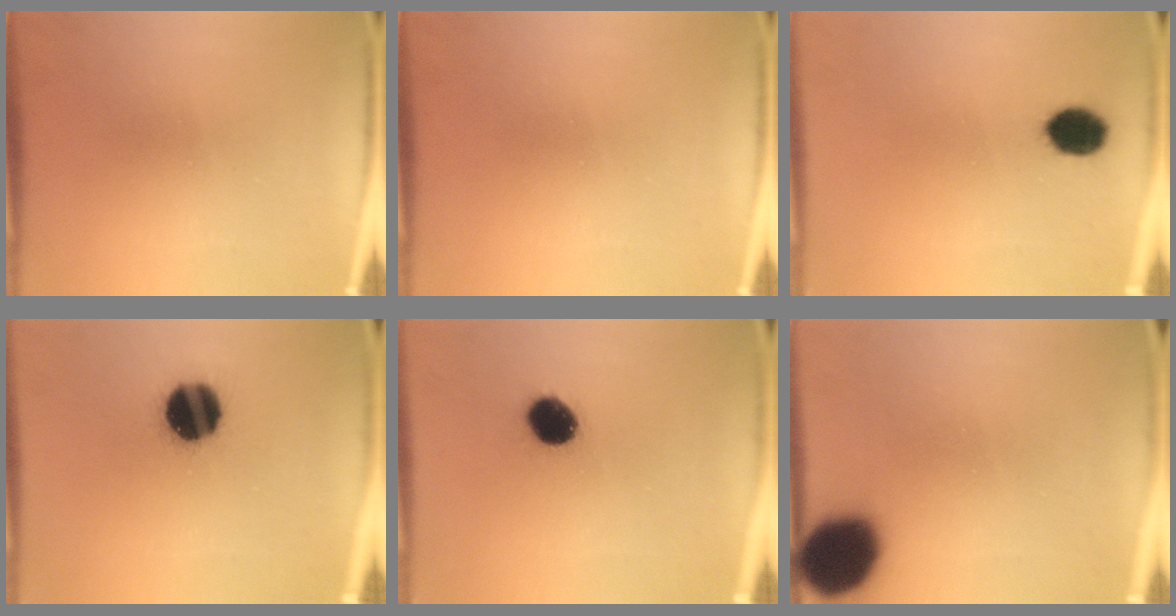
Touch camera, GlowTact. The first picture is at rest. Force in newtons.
{"total": 0.0}
{"total": 6.3}
{"total": 15.3}
{"total": 6.3}
{"total": 16.4}